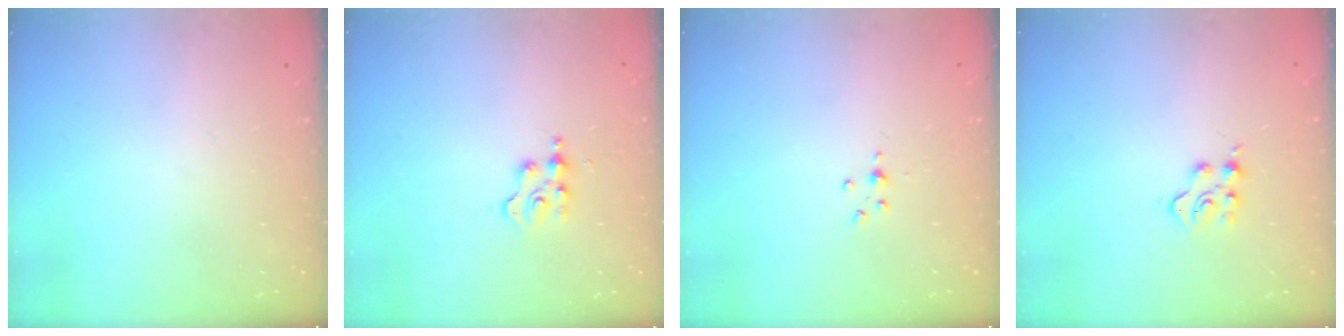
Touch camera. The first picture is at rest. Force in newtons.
{"total": 2.2, "press": 2.1, "slide": 0.3}
{"total": 2.9, "press": 2.9, "slide": 0.4}
{"total": 4.6, "press": 4.6, "slide": 0.6}